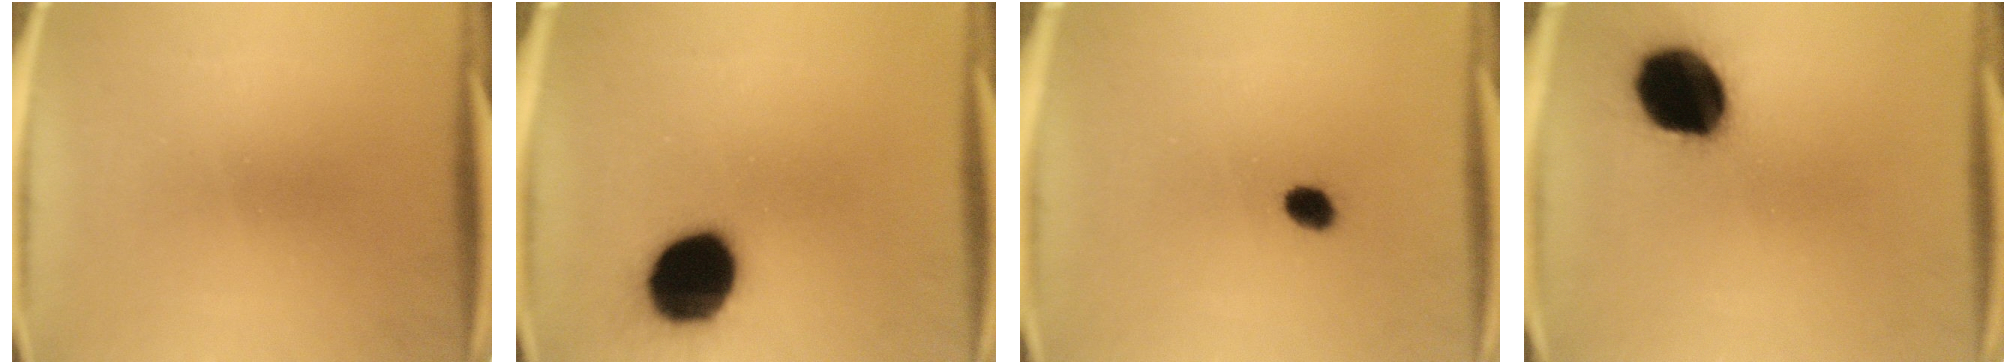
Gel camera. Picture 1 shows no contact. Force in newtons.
{"total": 19.3}
{"total": 3.6}
{"total": 19.0}